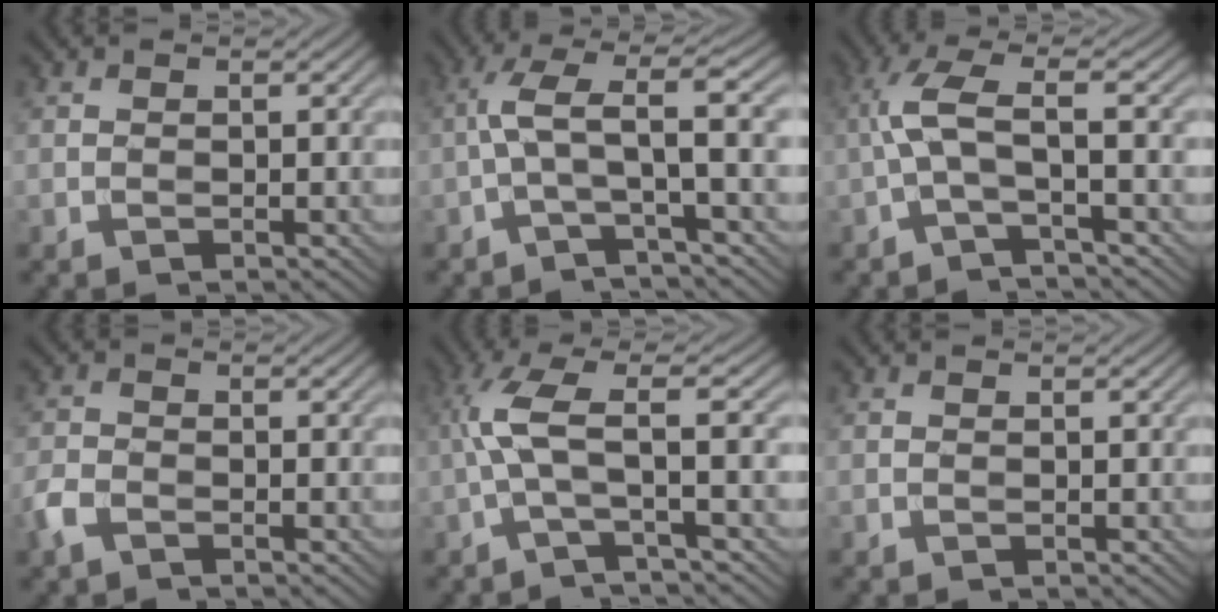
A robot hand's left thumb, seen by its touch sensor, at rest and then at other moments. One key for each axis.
{"total": 6.0, "fx": -0.7, "fy": 0.8, "fz": 5.9, "tx": -0.113, "ty": 0.023, "tz": -0.029}
{"total": 5.2, "fx": -0.9, "fy": 0.8, "fz": 5.0, "tx": -0.110, "ty": 0.019, "tz": -0.031}
{"total": 2.9, "fx": -1.9, "fy": 1.5, "fz": 1.6, "tx": -0.041, "ty": -0.005, "tz": -0.050}
{"total": 6.5, "fx": -0.6, "fy": 0.9, "fz": 6.4, "tx": -0.134, "ty": 0.022, "tz": -0.027}
{"total": 0.0}